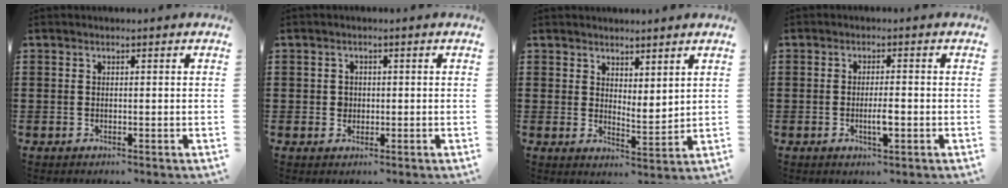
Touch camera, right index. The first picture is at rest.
{"total": 1.6, "force": [0.0, 1.5, 0.6], "torque": [-0.015, 0.006, -0.001]}
{"total": 3.1, "force": [3.1, 0.5, -0.1], "torque": [-0.008, -0.008, 0.060]}
{"total": 3.3, "force": [-0.9, 0.7, 3.1], "torque": [-0.053, 0.001, -0.015]}